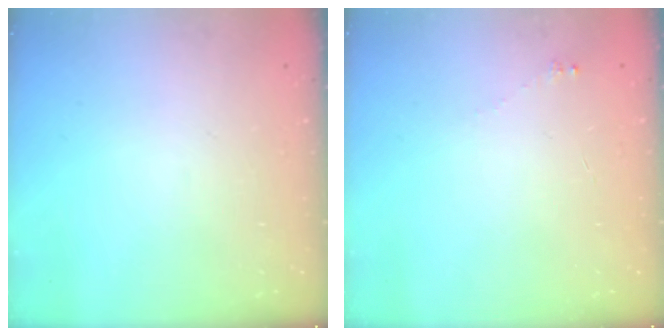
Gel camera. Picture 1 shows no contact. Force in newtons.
{"total": 1.7, "press": 1.6, "slide": 0.2}